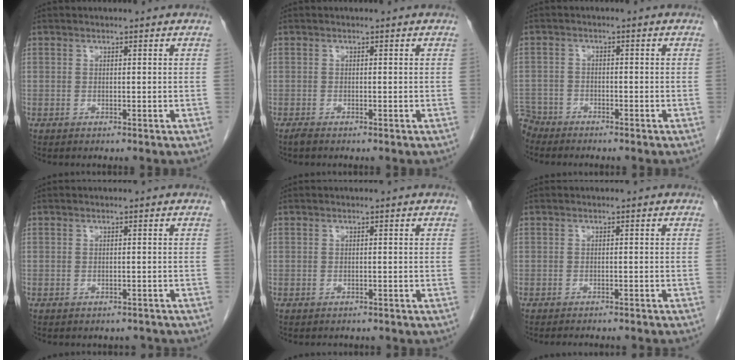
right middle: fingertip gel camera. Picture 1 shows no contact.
{"total": 0.7, "force": [-0.6, 0.0, 0.3], "torque": [-0.014, -0.003, -0.012]}
{"total": 4.5, "force": [-4.2, 1.5, -0.4], "torque": [0.010, -0.006, -0.083]}
{"total": 2.6, "force": [-2.3, 1.1, 0.2], "torque": [-0.001, 0.002, -0.030]}
{"total": 1.9, "force": [-1.8, 0.8, 0.2], "torque": [-0.006, 0.000, -0.024]}
{"total": 6.2, "force": [-5.7, 1.0, 2.3], "torque": [-0.026, -0.005, -0.066]}